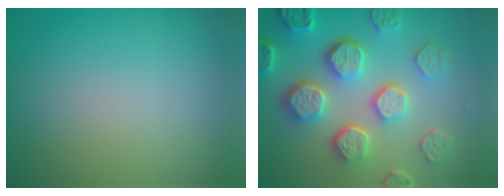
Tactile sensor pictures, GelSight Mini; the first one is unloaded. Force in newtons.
{"total": 7.7, "press": 6.0, "slide": 4.9}